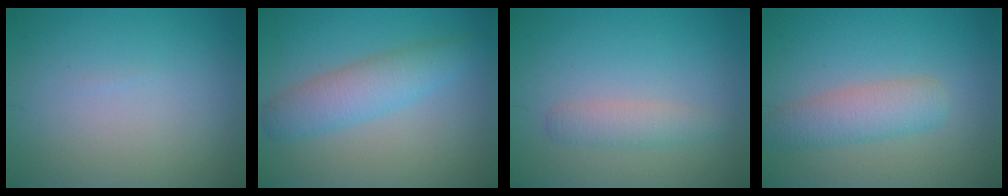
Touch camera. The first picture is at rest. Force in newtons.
{"total": 4.1, "press": 4.1, "slide": 0.2}
{"total": 1.9, "press": 1.9, "slide": 0.1}
{"total": 3.5, "press": 3.5, "slide": 0.1}